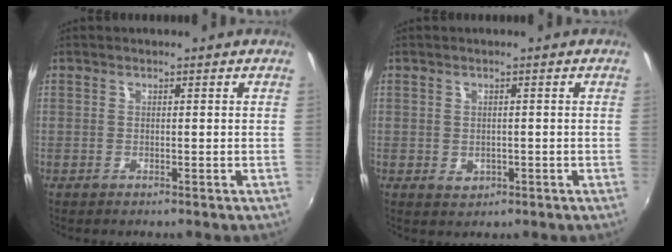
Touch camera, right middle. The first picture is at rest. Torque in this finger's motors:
{"motor_torque": [0.49, -0.38, 0.12, 0.00]}